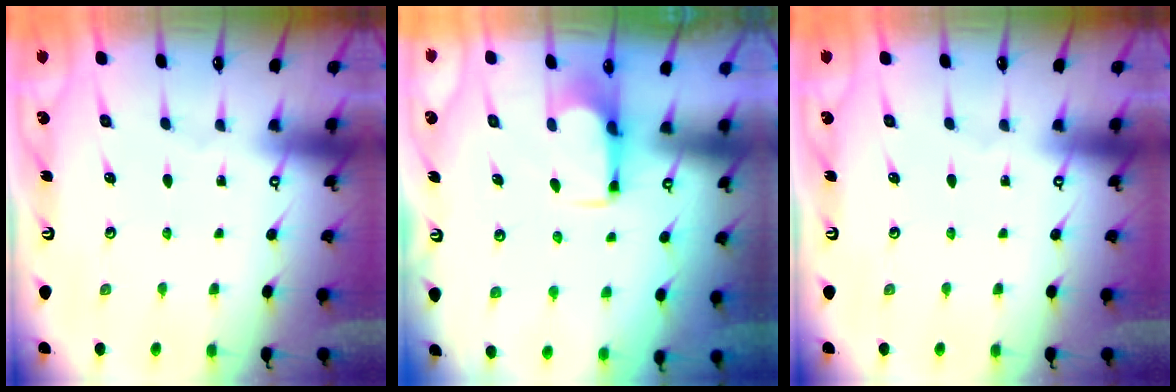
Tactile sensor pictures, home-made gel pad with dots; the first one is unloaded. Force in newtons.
{"total": 2.8, "press": 2.7, "slide": 0.9}
{"total": 0.0}